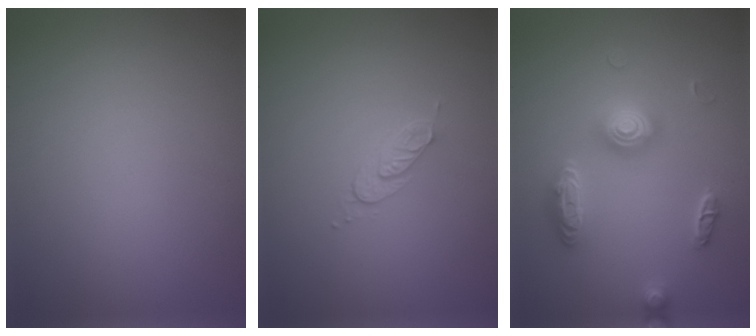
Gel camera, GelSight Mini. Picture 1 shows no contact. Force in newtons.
{"total": 1.5, "press": 0.8, "slide": 1.3}
{"total": 3.1, "press": 3.1, "slide": 0.3}